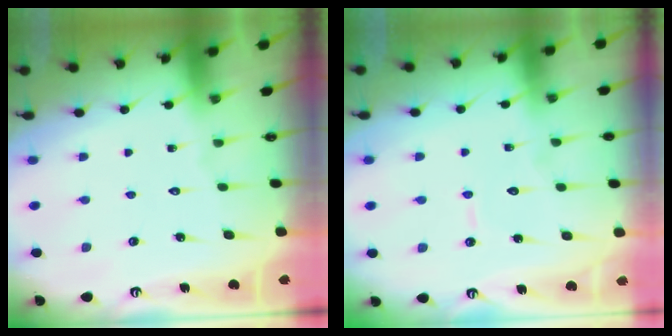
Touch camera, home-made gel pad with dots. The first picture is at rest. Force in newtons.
{"total": 4.9, "press": 4.9, "slide": 0.3}